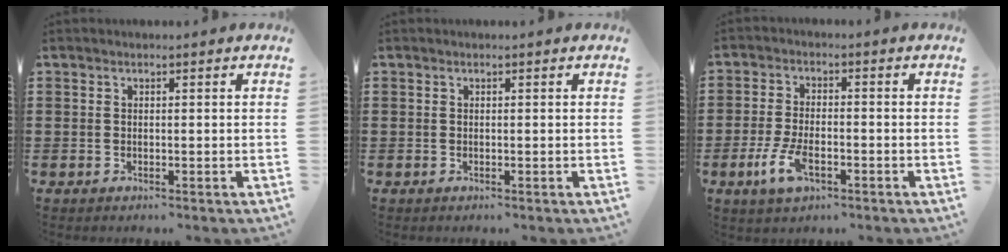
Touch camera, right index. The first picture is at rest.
{"total": 0.0}
{"total": 6.0, "force": [-2.5, 2.6, 4.8], "torque": [-0.111, -0.007, -0.050]}